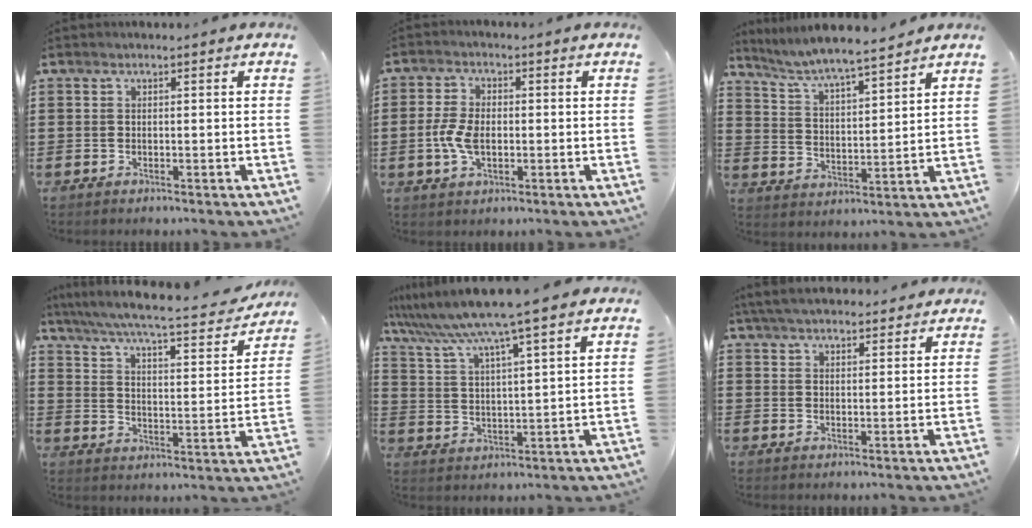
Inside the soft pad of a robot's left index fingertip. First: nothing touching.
{"total": 5.3, "force": [-0.7, 2.9, 4.3], "torque": [-0.099, -0.002, -0.017]}
{"total": 6.0, "force": [5.7, -0.2, 2.0], "torque": [-0.064, -0.036, 0.095]}
{"total": 5.9, "force": [5.1, -0.1, 3.0], "torque": [-0.081, -0.040, 0.079]}
{"total": 8.0, "force": [6.8, -1.5, 4.0], "torque": [-0.104, -0.046, 0.110]}
{"total": 5.0, "force": [4.7, 0.7, 1.5], "torque": [-0.042, -0.010, 0.088]}